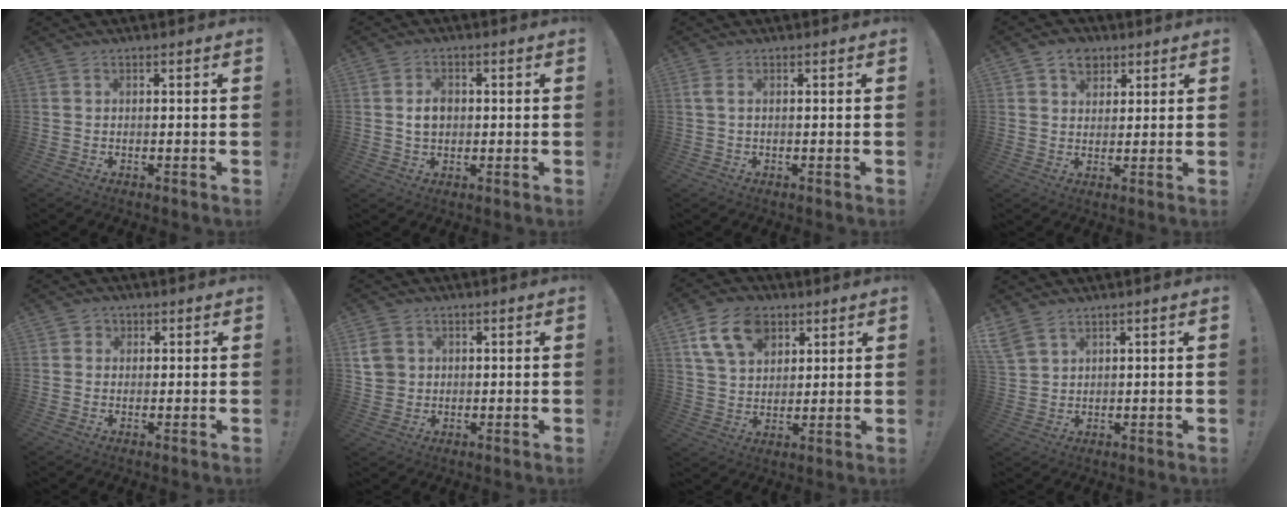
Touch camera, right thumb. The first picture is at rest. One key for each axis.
{"total": 4.4, "fx": 0.1, "fy": 3.1, "fz": 3.0, "tx": -0.036, "ty": -0.001, "tz": -0.002}
{"total": 1.4, "fx": 0.2, "fy": 0.0, "fz": 1.4, "tx": -0.027, "ty": 0.000, "tz": 0.003}
{"total": 6.1, "fx": 3.4, "fy": 4.6, "fz": 2.0, "tx": -0.015, "ty": -0.017, "tz": 0.062}
{"total": 2.0, "fx": 0.3, "fy": 1.9, "fz": 0.5, "tx": -0.010, "ty": 0.002, "tz": 0.004}
{"total": 5.9, "fx": 1.7, "fy": 5.2, "fz": 2.3, "tx": -0.038, "ty": 0.000, "tz": 0.037}
{"total": 13.8, "fx": 6.8, "fy": 9.5, "fz": 7.4, "tx": -0.124, "ty": -0.019, "tz": 0.132}
{"total": 5.2, "fx": 3.9, "fy": 2.5, "fz": 2.4, "tx": -0.052, "ty": -0.014, "tz": 0.079}